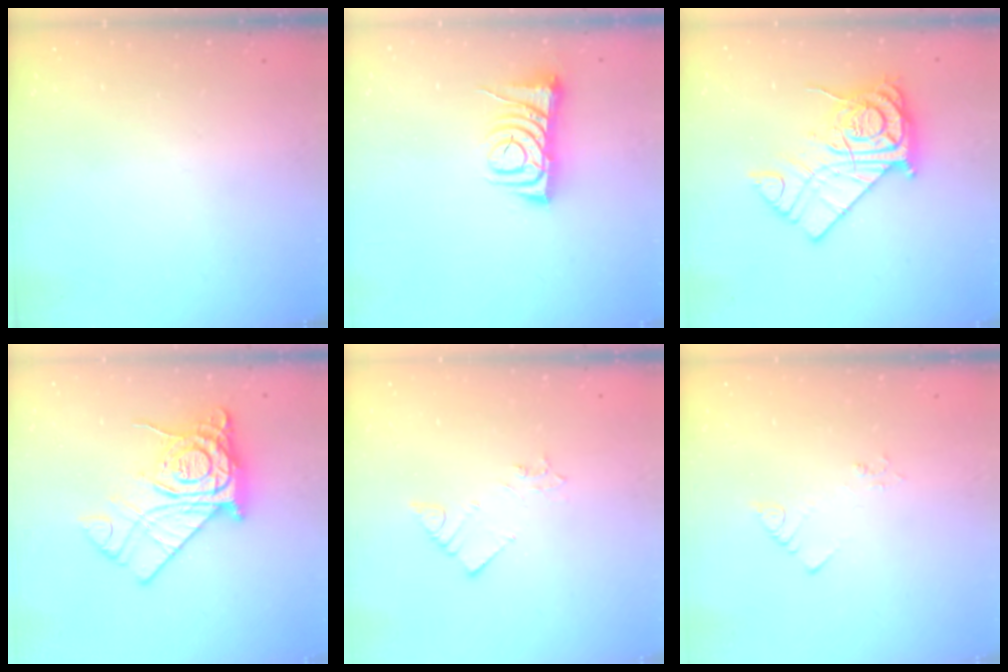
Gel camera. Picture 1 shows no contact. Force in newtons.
{"total": 7.1, "press": 7.1, "slide": 1.0}
{"total": 15.8, "press": 15.8, "slide": 1.4}
{"total": 18.3, "press": 18.2, "slide": 1.7}
{"total": 2.8, "press": 2.7, "slide": 0.5}
{"total": 2.4, "press": 2.4, "slide": 0.4}